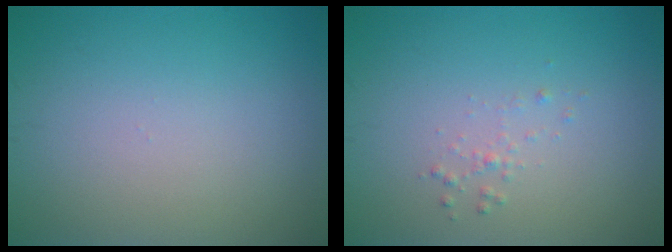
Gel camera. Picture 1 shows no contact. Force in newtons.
{"total": 0.7, "press": 0.7, "slide": 0.1}